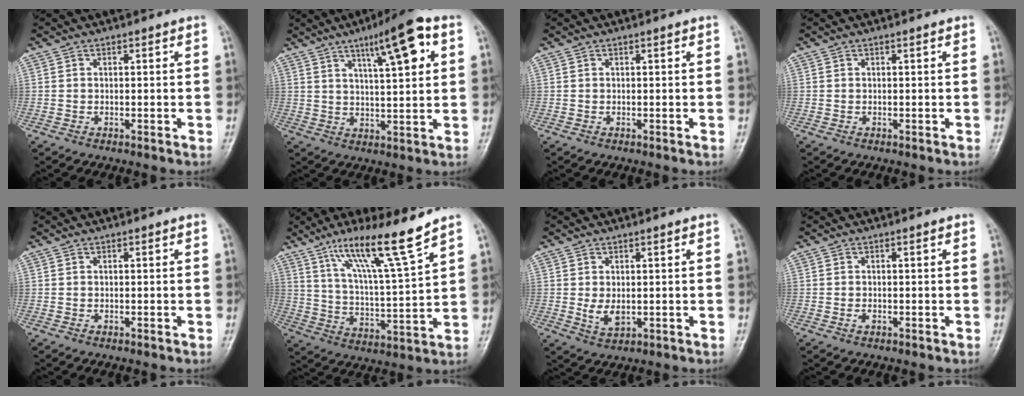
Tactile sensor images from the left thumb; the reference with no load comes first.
{"total": 12.1, "force": [5.3, 2.9, 10.4], "torque": [-0.144, -0.007, 0.079]}
{"total": 0.0}
{"total": 0.0}
{"total": 0.0}
{"total": 14.5, "force": [10.1, 0.7, 10.3], "torque": [-0.177, -0.057, 0.184]}
{"total": 3.9, "force": [0.2, 2.4, 3.0], "torque": [-0.046, -0.011, 0.010]}
{"total": 0.9, "force": [-0.3, 0.6, 0.6], "torque": [-0.006, 0.000, -0.005]}